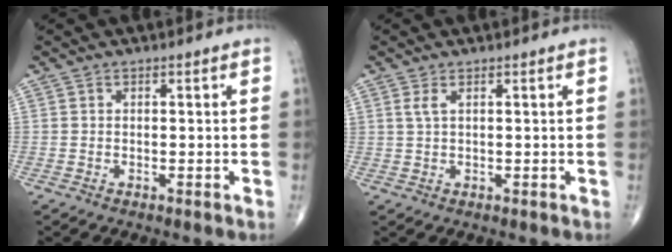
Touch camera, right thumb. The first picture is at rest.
{"total": 1.4, "force": [0.7, 0.3, 1.2], "torque": [-0.030, 0.005, 0.017]}